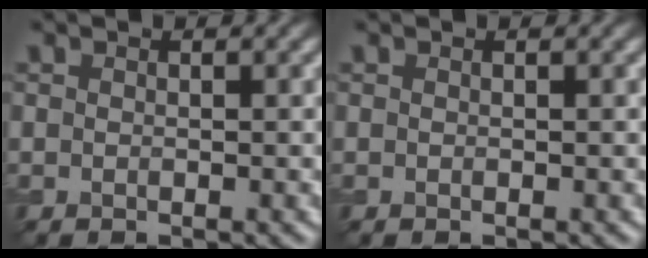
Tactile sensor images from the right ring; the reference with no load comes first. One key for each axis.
{"total": 0.0}